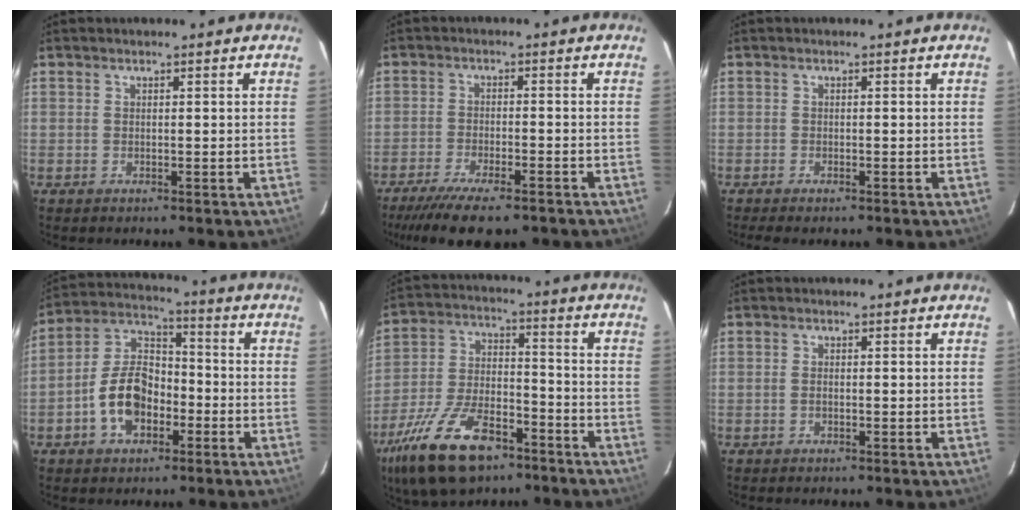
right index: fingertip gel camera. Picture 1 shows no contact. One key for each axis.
{"total": 12.8, "fx": -10.1, "fy": 3.0, "fz": 7.1, "tx": -0.157, "ty": -0.036, "tz": -0.166}
{"total": 2.4, "fx": -2.0, "fy": 0.5, "fz": 1.3, "tx": -0.032, "ty": -0.009, "tz": -0.035}
{"total": 11.4, "fx": -4.4, "fy": 7.2, "fz": 7.7, "tx": -0.155, "ty": 0.028, "tz": -0.072}
{"total": 20.2, "fx": -12.7, "fy": 9.4, "fz": 12.6, "tx": -0.264, "ty": -0.016, "tz": -0.219}
{"total": 0.8, "fx": -0.3, "fy": 0.5, "fz": 0.6, "tx": -0.013, "ty": 0.001, "tz": -0.005}